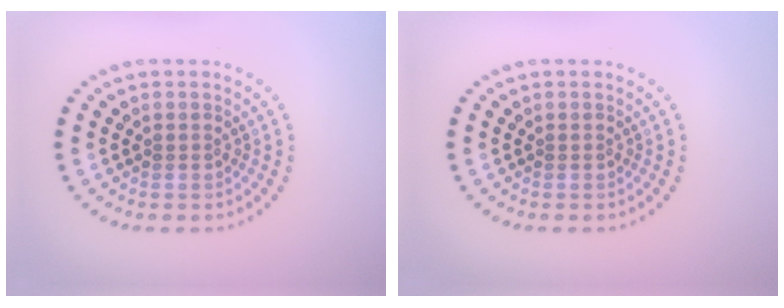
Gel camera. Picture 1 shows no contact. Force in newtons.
{"total": 0.0}